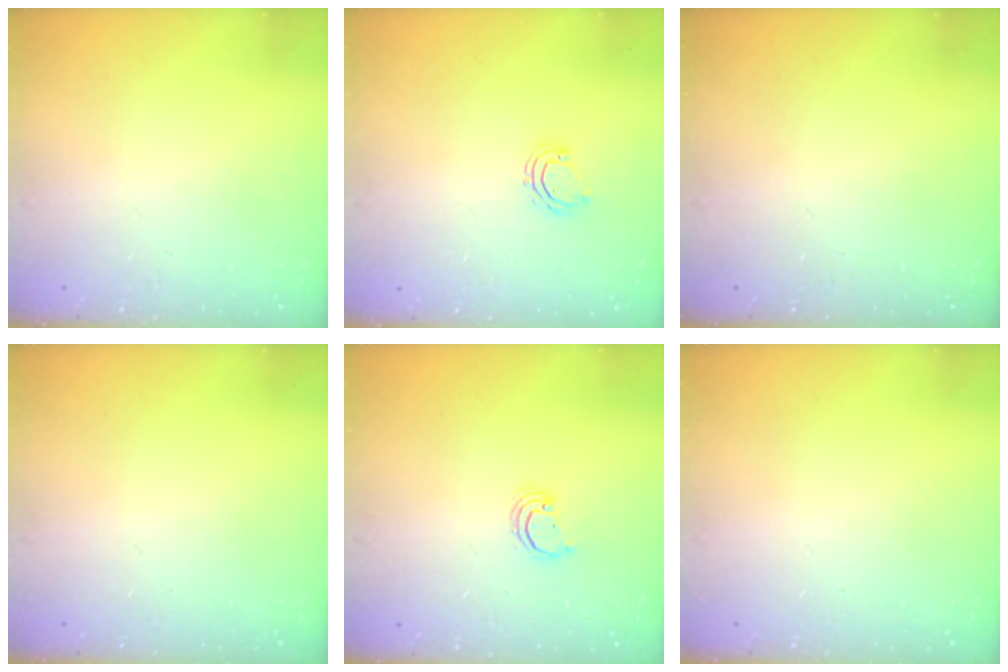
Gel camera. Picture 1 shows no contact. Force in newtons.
{"total": 4.5, "press": 4.4, "slide": 0.4}
{"total": 0.0}
{"total": 0.0}
{"total": 2.7, "press": 2.7, "slide": 0.1}
{"total": 0.0}